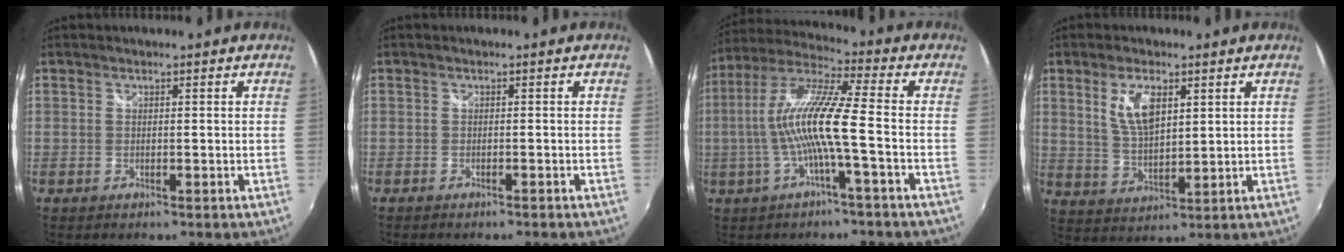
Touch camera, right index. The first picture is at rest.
{"total": 1.4, "force": [-1.2, 0.3, 0.4], "torque": [-0.015, -0.005, -0.021]}
{"total": 12.3, "force": [-2.6, -0.1, 12.1], "torque": [-0.228, 0.004, -0.047]}
{"total": 7.4, "force": [3.1, 3.3, 5.9], "torque": [-0.112, 0.002, 0.065]}